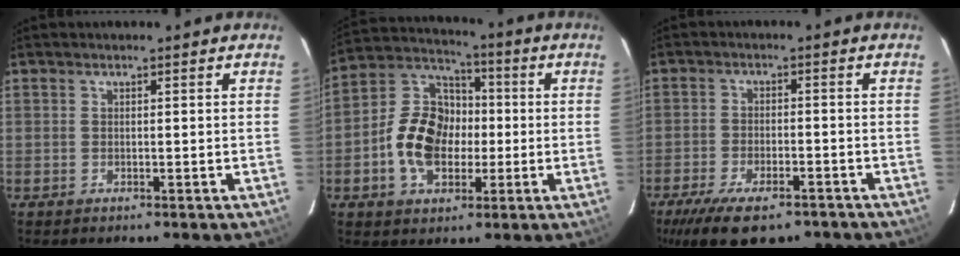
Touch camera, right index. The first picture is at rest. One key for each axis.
{"total": 13.7, "fx": -2.5, "fy": 9.7, "fz": 9.3, "tx": -0.192, "ty": 0.030, "tz": -0.039}
{"total": 14.0, "fx": -10.0, "fy": 5.6, "fz": 8.0, "tx": -0.178, "ty": -0.032, "tz": -0.157}